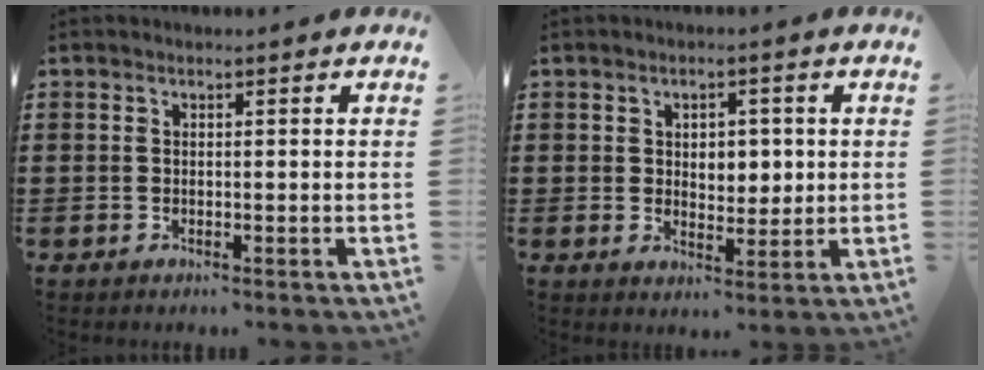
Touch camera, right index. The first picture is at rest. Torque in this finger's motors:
{"motor_torque": [1.06, 0.05, 0.42, 0.08]}